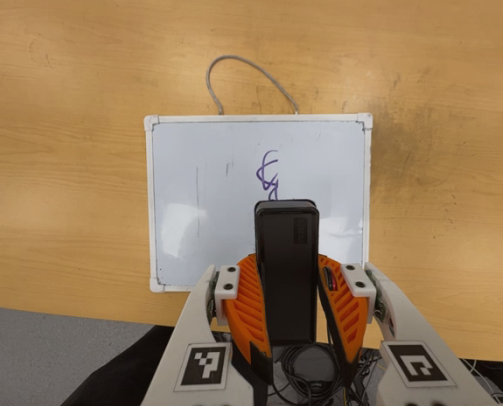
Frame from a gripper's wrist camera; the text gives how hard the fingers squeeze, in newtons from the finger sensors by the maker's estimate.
{"total": 6.8, "left": 5.6, "right": 8.0}